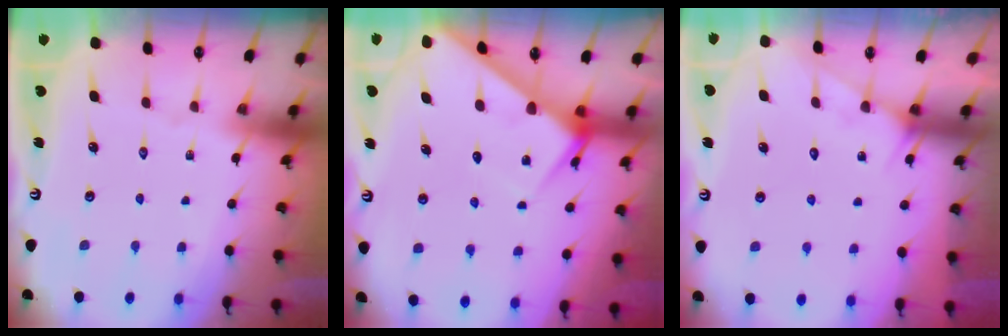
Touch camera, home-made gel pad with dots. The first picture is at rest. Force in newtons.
{"total": 6.1, "press": 6.1, "slide": 0.4}
{"total": 5.6, "press": 5.6, "slide": 0.4}